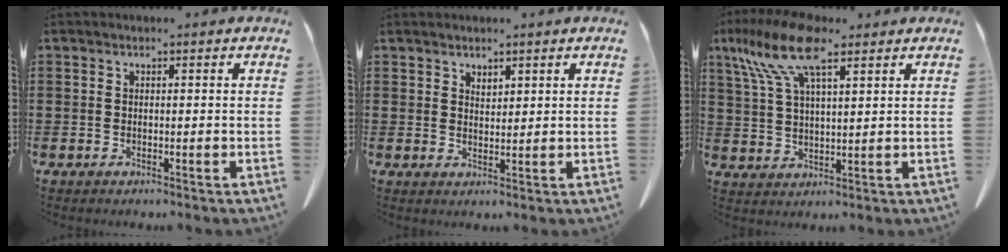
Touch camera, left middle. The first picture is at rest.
{"total": 1.7, "force": [1.6, 0.5, 0.3], "torque": [-0.007, 0.002, 0.031]}
{"total": 11.1, "force": [6.8, 3.5, 8.0], "torque": [-0.185, -0.009, 0.120]}